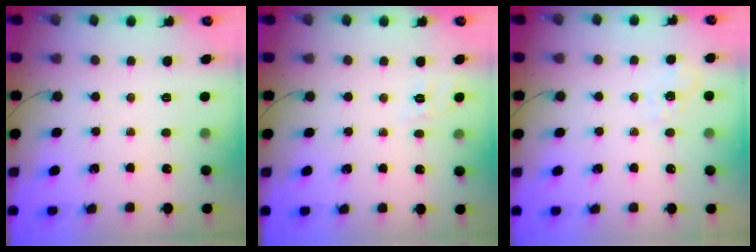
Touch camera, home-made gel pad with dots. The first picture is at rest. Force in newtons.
{"total": 1.8, "press": 0.0, "slide": 1.8}
{"total": 1.9, "press": 0.8, "slide": 1.8}